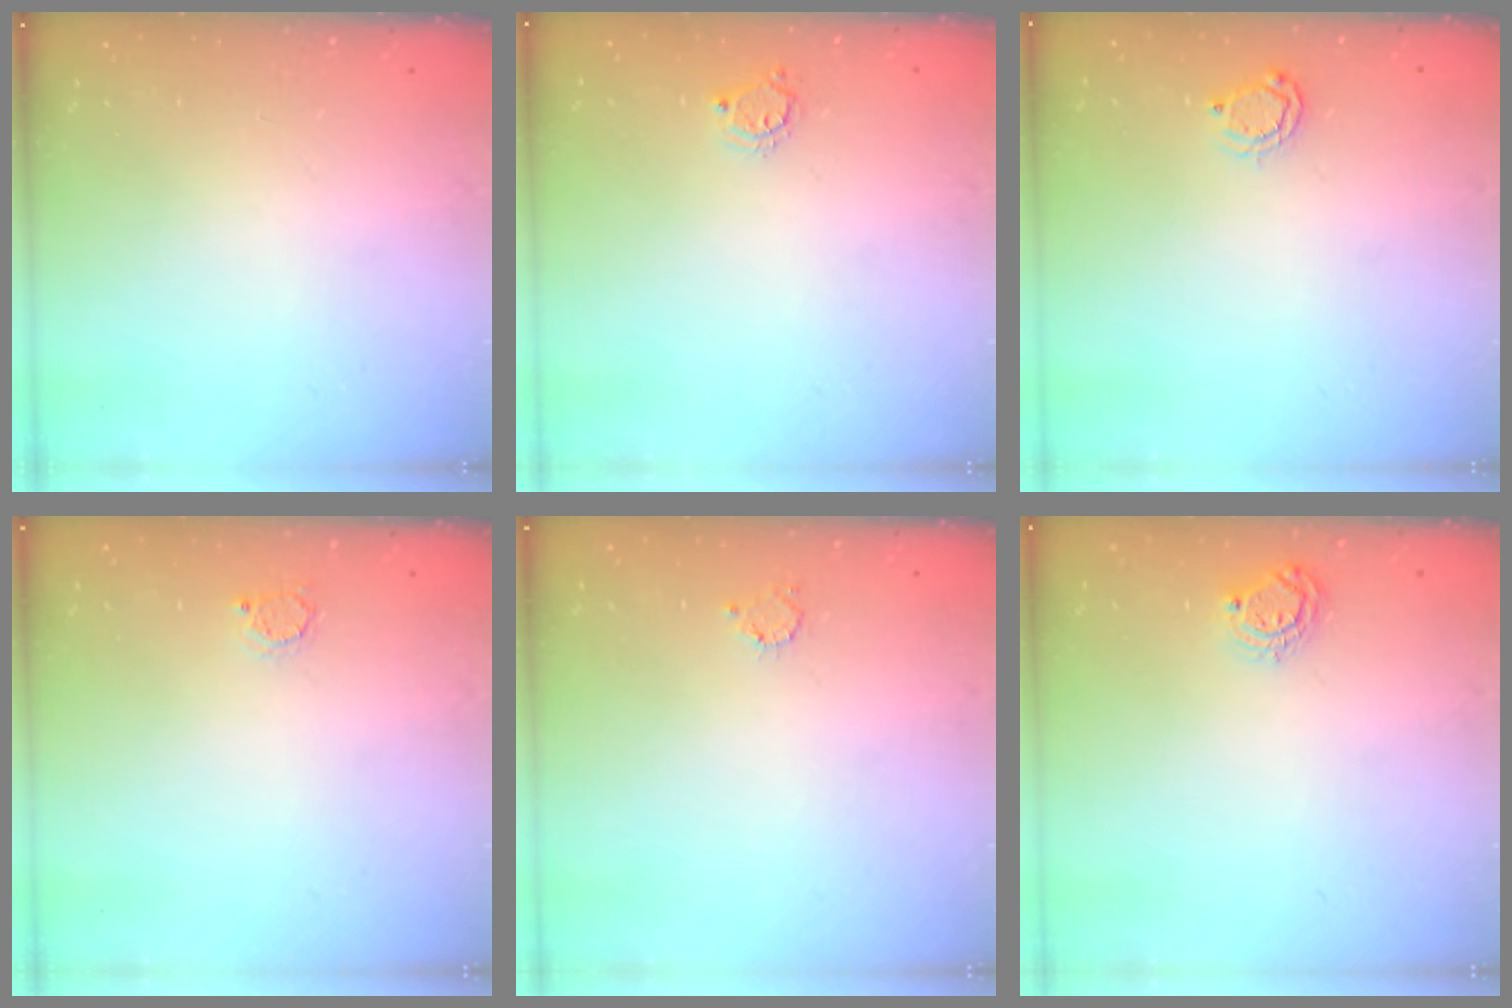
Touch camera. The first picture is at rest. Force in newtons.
{"total": 4.4, "press": 4.4, "slide": 0.3}
{"total": 5.7, "press": 5.7, "slide": 0.3}
{"total": 2.0, "press": 2.0, "slide": 0.4}
{"total": 2.6, "press": 2.6, "slide": 0.4}
{"total": 5.4, "press": 5.4, "slide": 0.4}